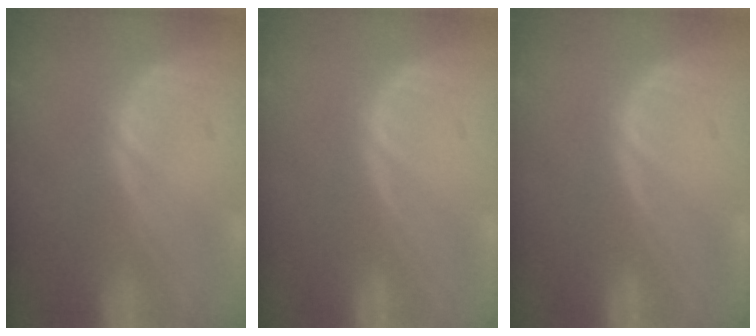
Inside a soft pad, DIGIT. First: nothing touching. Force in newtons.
{"total": 0.0}
{"total": 0.0}